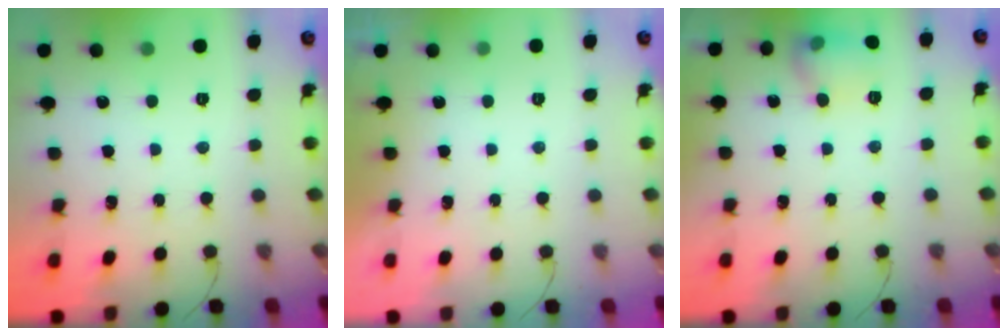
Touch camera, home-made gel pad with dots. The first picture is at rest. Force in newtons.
{"total": 0.0}
{"total": 9.1, "press": 9.1, "slide": 0.5}